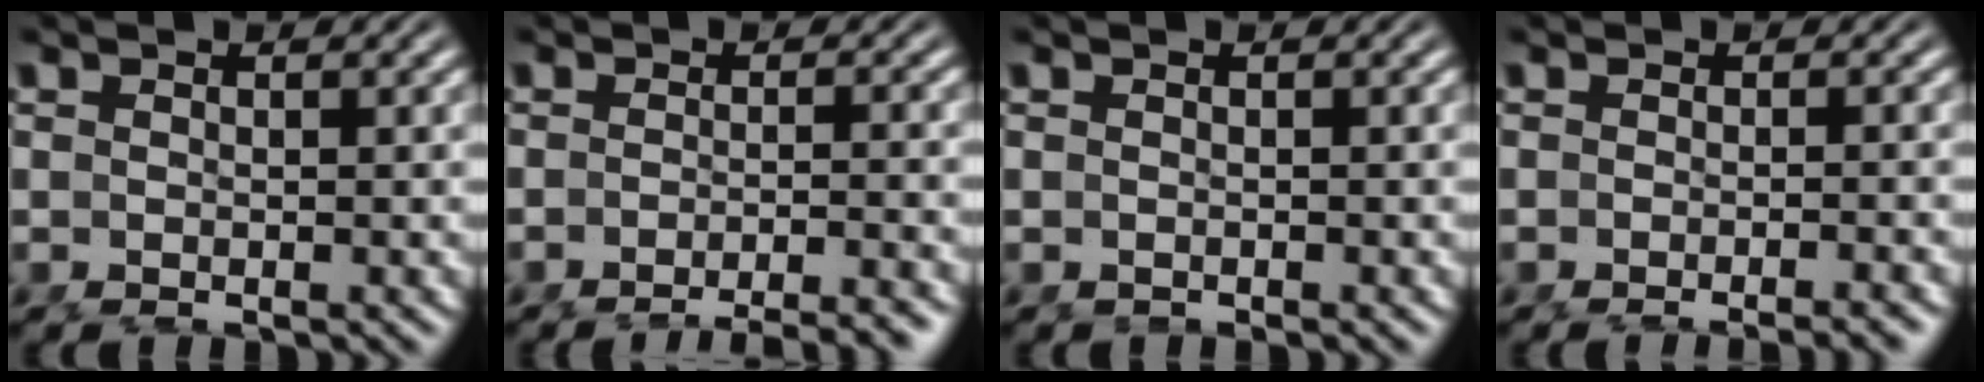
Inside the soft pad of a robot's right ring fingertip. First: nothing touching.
{"total": 6.6, "force": [-6.2, 0.7, 2.3], "torque": [-0.017, -0.008, -0.091]}
{"total": 1.1, "force": [-1.0, 0.1, 0.4], "torque": [-0.008, -0.004, -0.012]}
{"total": 2.8, "force": [-2.5, -0.2, 1.2], "torque": [-0.008, 0.002, -0.039]}